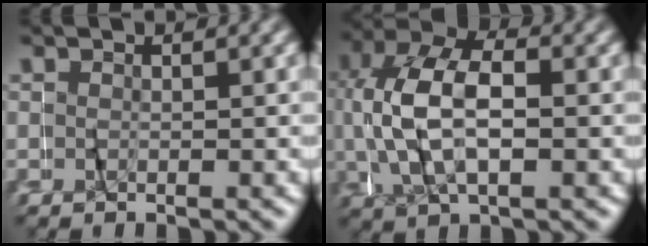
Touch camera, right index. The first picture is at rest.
{"total": 7.7, "force": [0.9, 4.9, 5.9], "torque": [-0.143, -0.002, 0.014]}